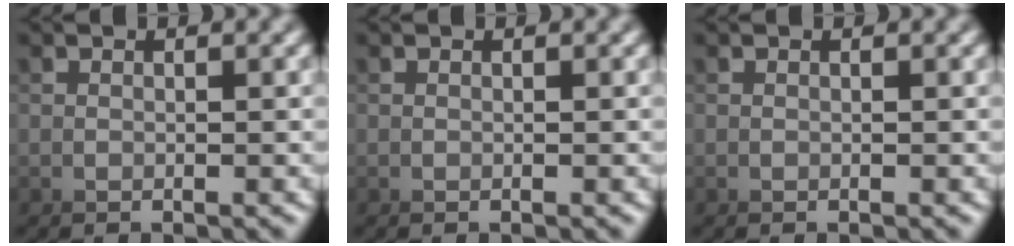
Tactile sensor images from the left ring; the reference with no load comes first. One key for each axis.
{"total": 0.0}
{"total": 4.4, "fx": 1.2, "fy": -3.1, "fz": -2.9, "tx": 0.049, "ty": 0.021, "tz": 0.009}